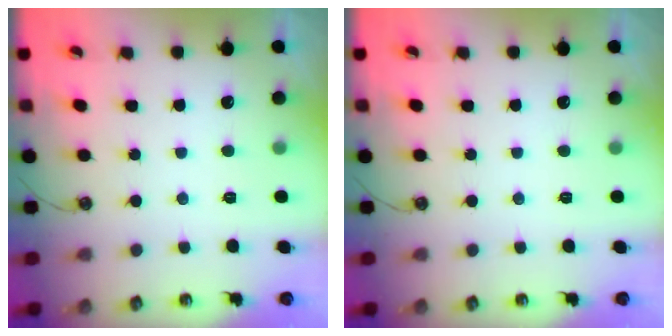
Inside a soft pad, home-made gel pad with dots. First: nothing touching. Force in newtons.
{"total": 0.0}